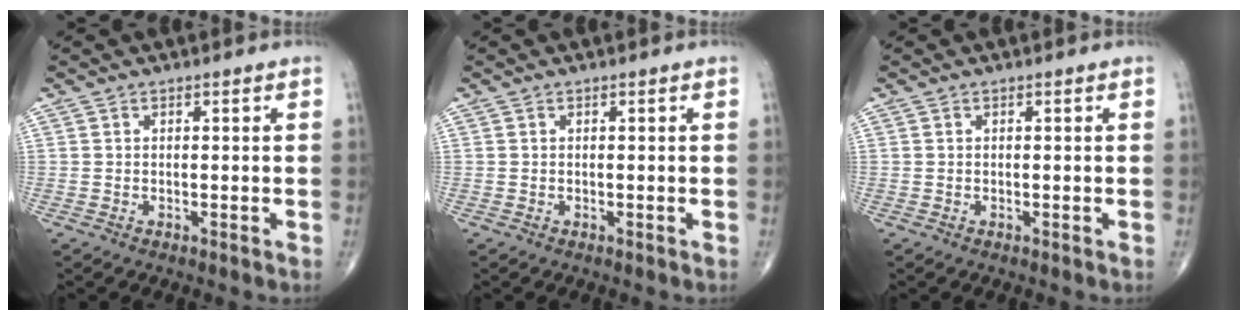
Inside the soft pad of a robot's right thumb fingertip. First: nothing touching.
{"total": 0.0}
{"total": 0.0}